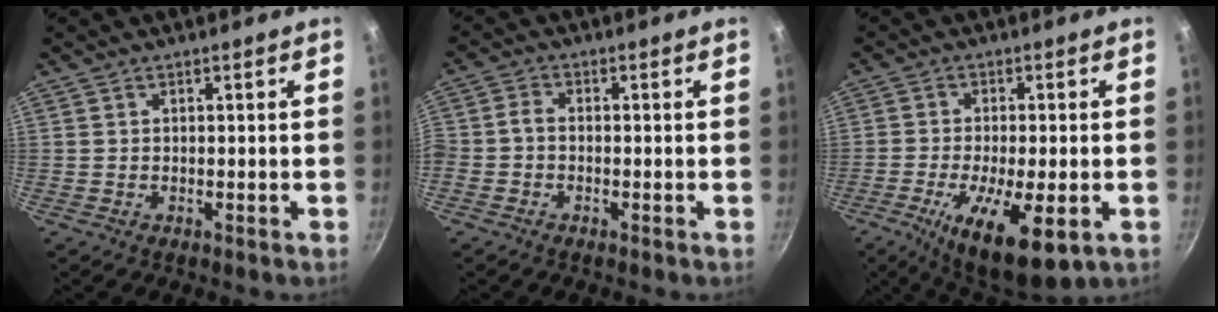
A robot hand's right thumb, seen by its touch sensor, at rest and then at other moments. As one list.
[{"total": 2.8, "force": [-1.3, 1.8, 1.7], "torque": [-0.041, 0.016, -0.035]}, {"total": 14.3, "force": [-5.2, 4.7, 12.5], "torque": [-0.220, -0.008, -0.084]}]